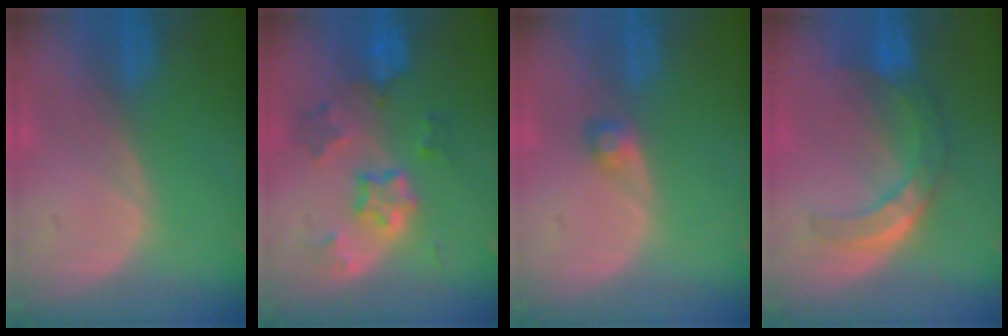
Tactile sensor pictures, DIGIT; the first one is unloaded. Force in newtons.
{"total": 7.1, "press": 6.4, "slide": 3.2}
{"total": 1.8, "press": 1.7, "slide": 0.3}
{"total": 7.6, "press": 6.4, "slide": 4.0}